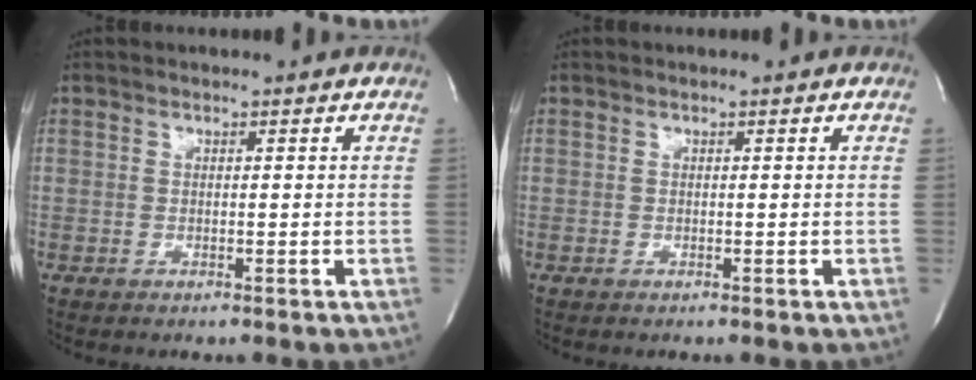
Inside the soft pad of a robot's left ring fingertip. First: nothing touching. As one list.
[{"total": 0.0}]